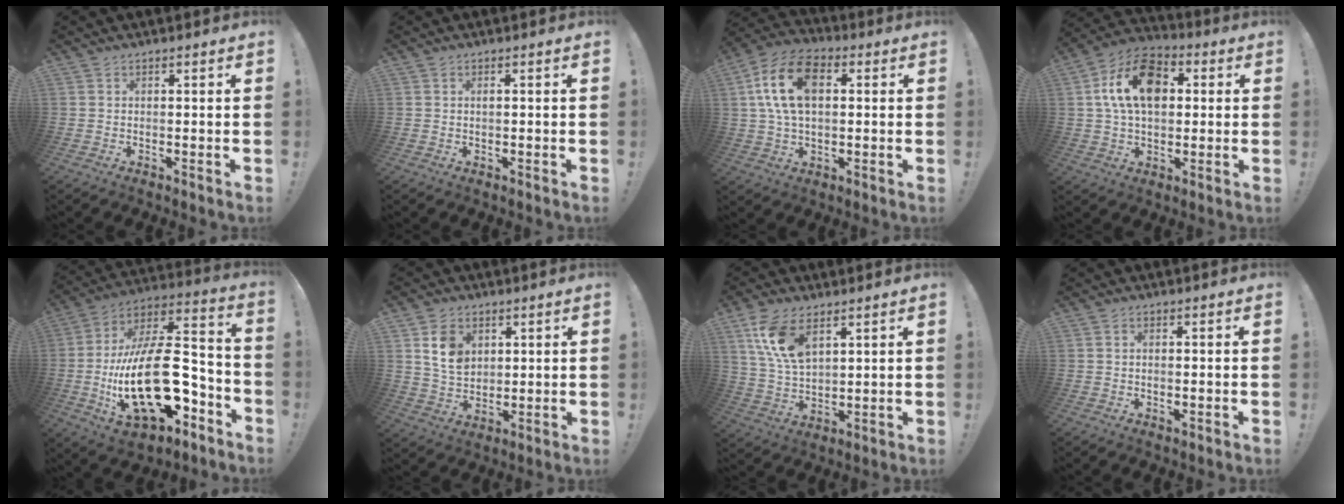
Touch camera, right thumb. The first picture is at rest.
{"total": 0.5, "force": [0.1, 0.3, 0.4], "torque": [-0.002, -0.002, 0.001]}
{"total": 16.3, "force": [3.5, 10.2, 12.2], "torque": [-0.230, 0.007, 0.060]}
{"total": 16.6, "force": [4.1, 10.9, 11.9], "torque": [-0.193, 0.008, 0.077]}
{"total": 27.8, "force": [-6.7, 14.1, 23.0], "torque": [-0.430, 0.034, -0.104]}
{"total": 9.6, "force": [3.8, 7.2, 5.0], "torque": [-0.075, -0.008, 0.076]}
{"total": 12.3, "force": [6.5, 6.5, 8.2], "torque": [-0.170, -0.017, 0.123]}
{"total": 0.9, "force": [0.0, 0.3, 0.8], "torque": [-0.011, -0.001, -0.002]}